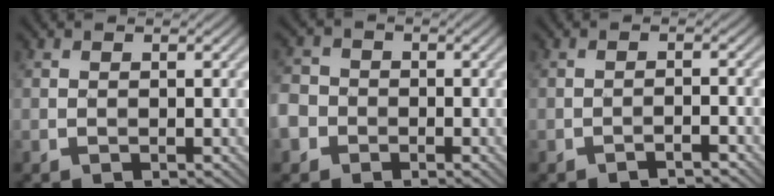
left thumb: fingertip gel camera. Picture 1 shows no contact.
{"total": 4.3, "force": [-2.0, 3.7, 1.1], "torque": [-0.033, -0.007, -0.056]}
{"total": 1.6, "force": [-1.5, 0.0, 0.6], "torque": [-0.007, 0.006, -0.030]}